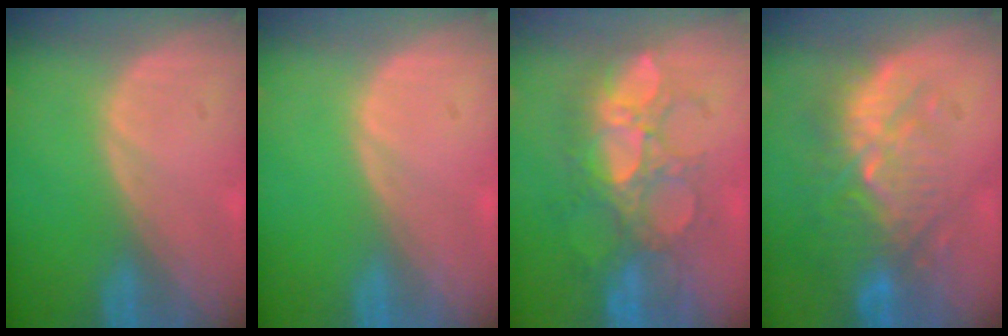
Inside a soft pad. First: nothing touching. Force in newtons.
{"total": 0.0}
{"total": 9.1, "press": 8.9, "slide": 1.8}
{"total": 10.3, "press": 9.5, "slide": 3.9}